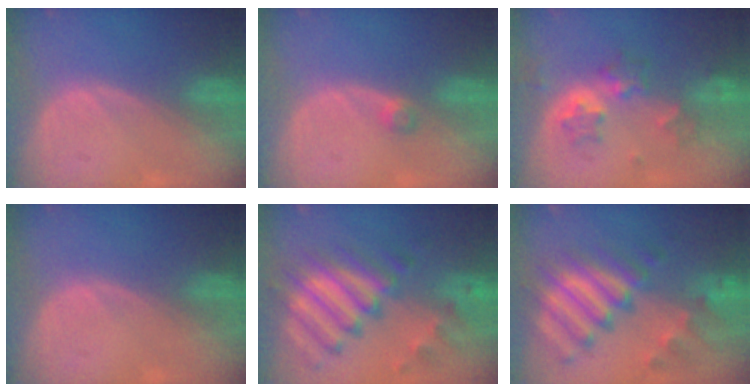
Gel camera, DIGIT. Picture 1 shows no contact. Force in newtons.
{"total": 1.6, "press": 1.4, "slide": 0.9}
{"total": 6.5, "press": 5.7, "slide": 3.2}
{"total": 0.0}
{"total": 11.4, "press": 9.9, "slide": 5.7}
{"total": 11.5, "press": 9.9, "slide": 5.9}